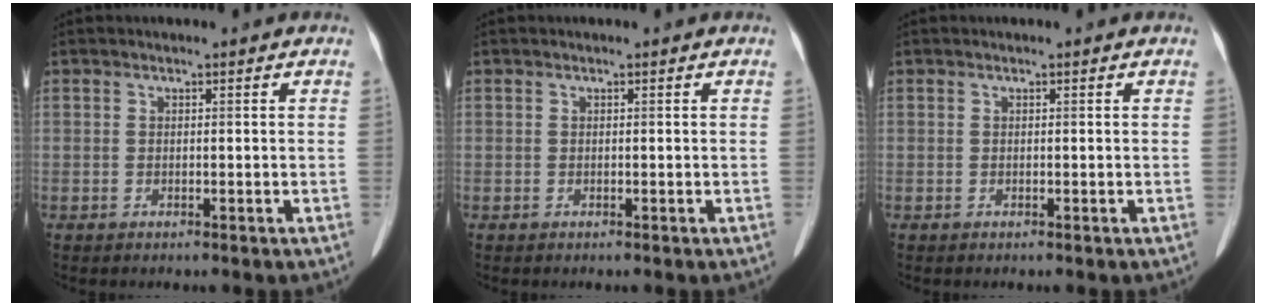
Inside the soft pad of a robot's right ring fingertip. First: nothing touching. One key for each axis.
{"total": 0.0}
{"total": 0.0}